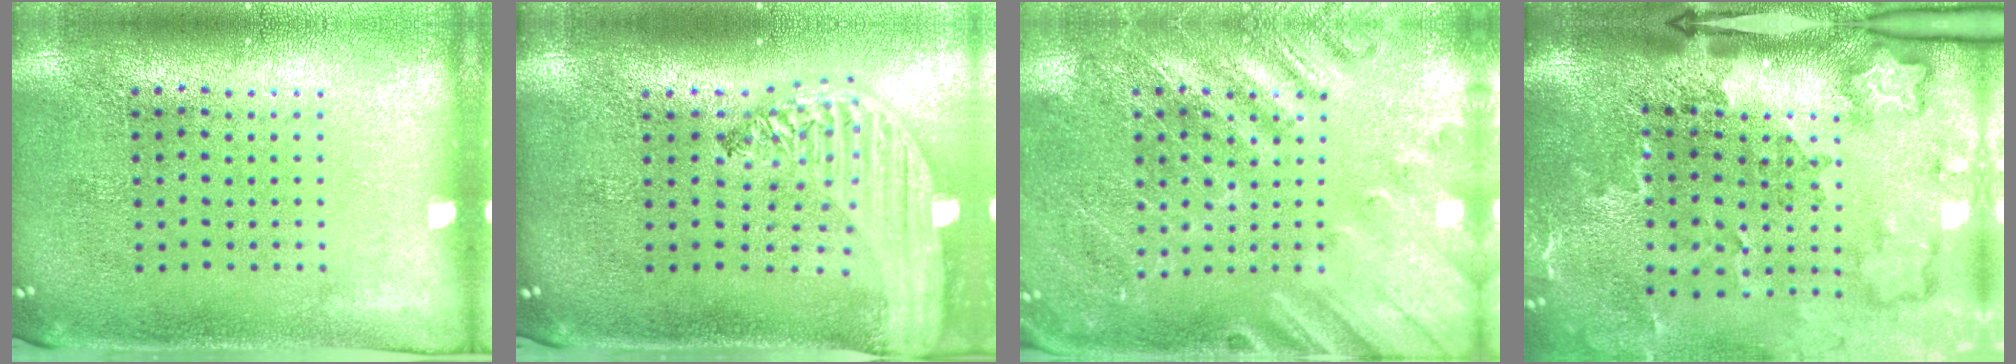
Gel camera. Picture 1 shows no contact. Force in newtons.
{"total": 2.5, "press": 2.1, "slide": 1.4}
{"total": 2.4, "press": 2.4, "slide": 0.3}
{"total": 3.5, "press": 2.3, "slide": 2.6}